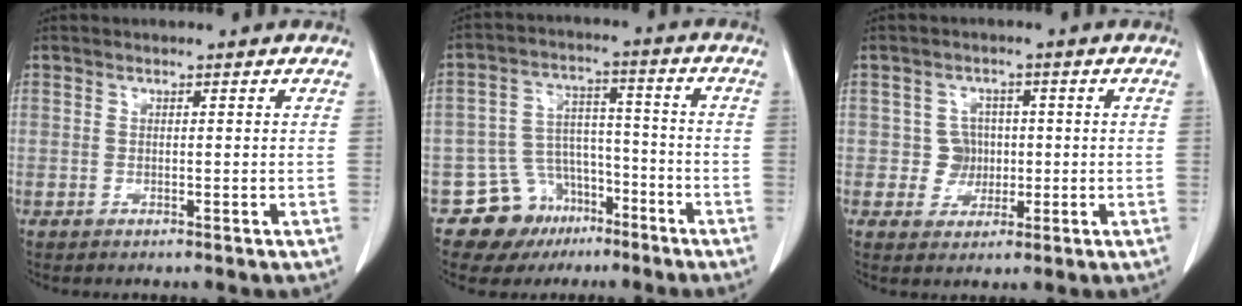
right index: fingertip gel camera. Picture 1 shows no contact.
{"total": 9.3, "force": [-5.7, 7.1, 1.9], "torque": [-0.024, 0.040, -0.084]}
{"total": 3.3, "force": [-0.4, 3.2, 0.5], "torque": [0.003, 0.010, -0.004]}